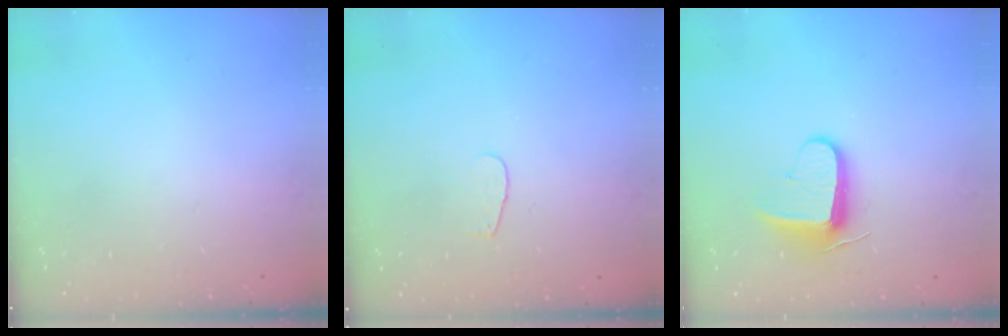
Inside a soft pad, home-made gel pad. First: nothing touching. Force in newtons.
{"total": 3.3, "press": 3.3, "slide": 0.3}
{"total": 9.3, "press": 9.3, "slide": 0.6}